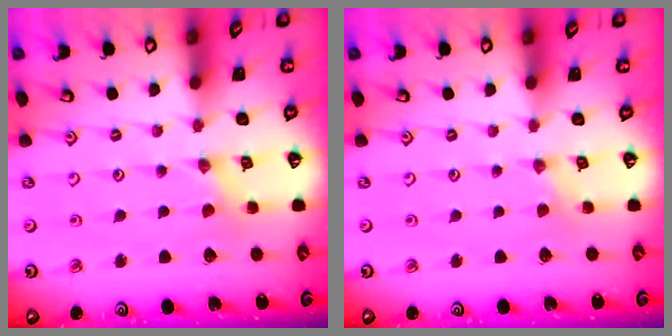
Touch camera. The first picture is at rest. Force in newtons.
{"total": 1.0, "press": 1.0, "slide": 0.2}